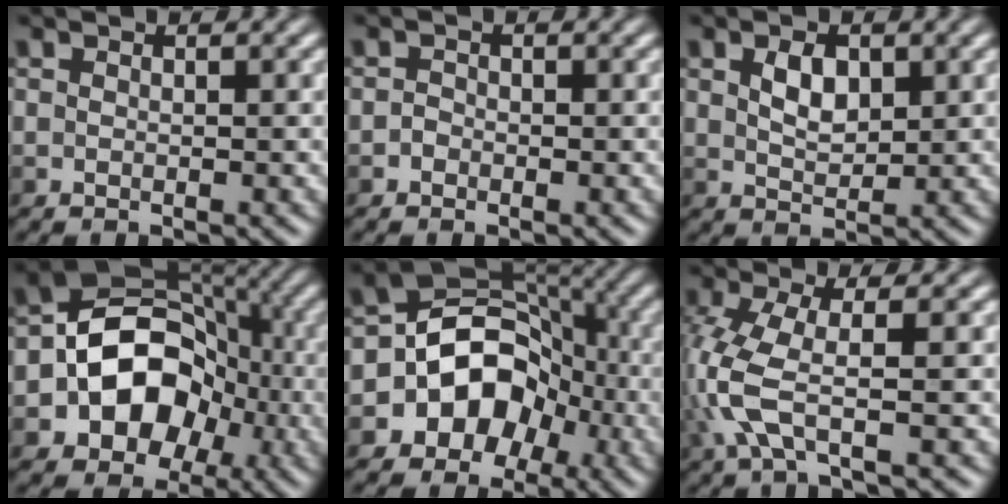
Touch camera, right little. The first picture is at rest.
{"total": 0.9, "force": [-0.4, 0.8, 0.2], "torque": [0.011, 0.005, -0.014]}
{"total": 2.4, "force": [0.8, 1.4, 1.7], "torque": [-0.037, 0.000, 0.018]}
{"total": 9.6, "force": [-2.3, 7.4, 5.7], "torque": [-0.065, 0.010, -0.063]}
{"total": 9.5, "force": [-2.7, 7.8, 4.6], "torque": [-0.048, 0.022, -0.073]}
{"total": 4.3, "force": [-1.3, 0.9, 4.0], "torque": [-0.110, 0.001, -0.027]}